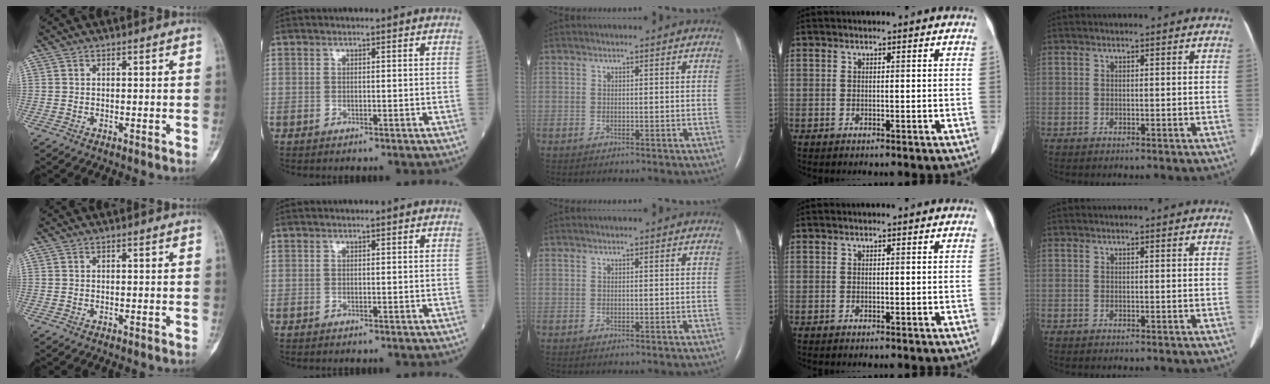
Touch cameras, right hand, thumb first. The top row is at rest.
{}